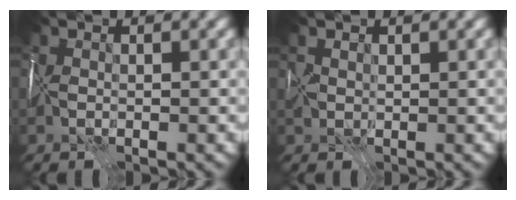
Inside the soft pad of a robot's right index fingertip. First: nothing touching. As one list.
[{"total": 0.8, "force": [0.6, -0.1, -0.4], "torque": [0.010, 0.007, 0.012]}]